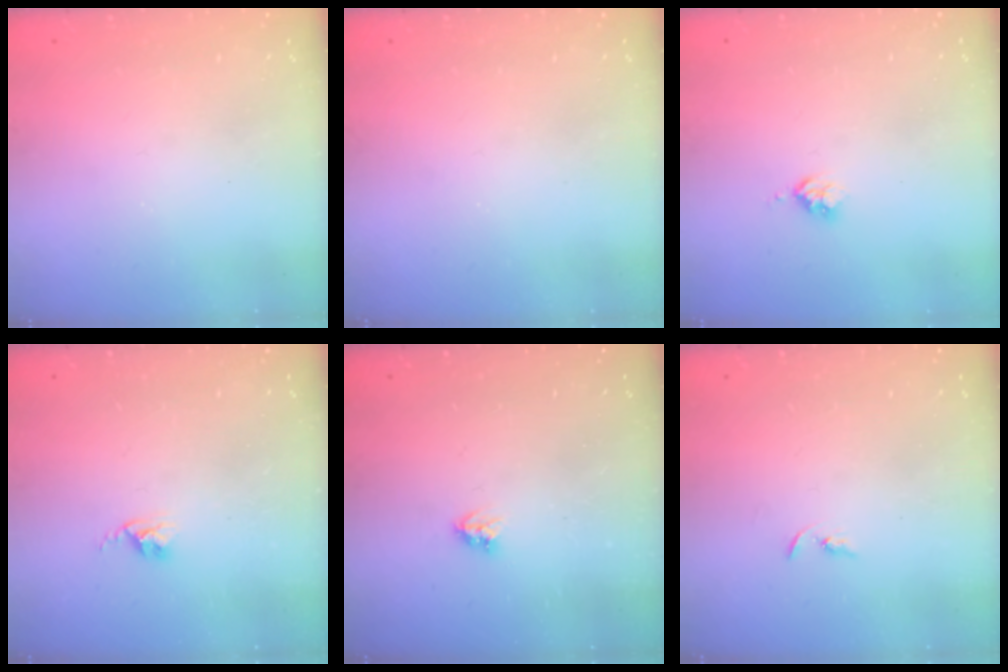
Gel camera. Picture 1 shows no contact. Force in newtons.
{"total": 0.0}
{"total": 2.5, "press": 2.5, "slide": 0.3}
{"total": 2.4, "press": 2.4, "slide": 0.3}
{"total": 3.6, "press": 3.6, "slide": 0.5}
{"total": 2.2, "press": 2.2, "slide": 0.2}